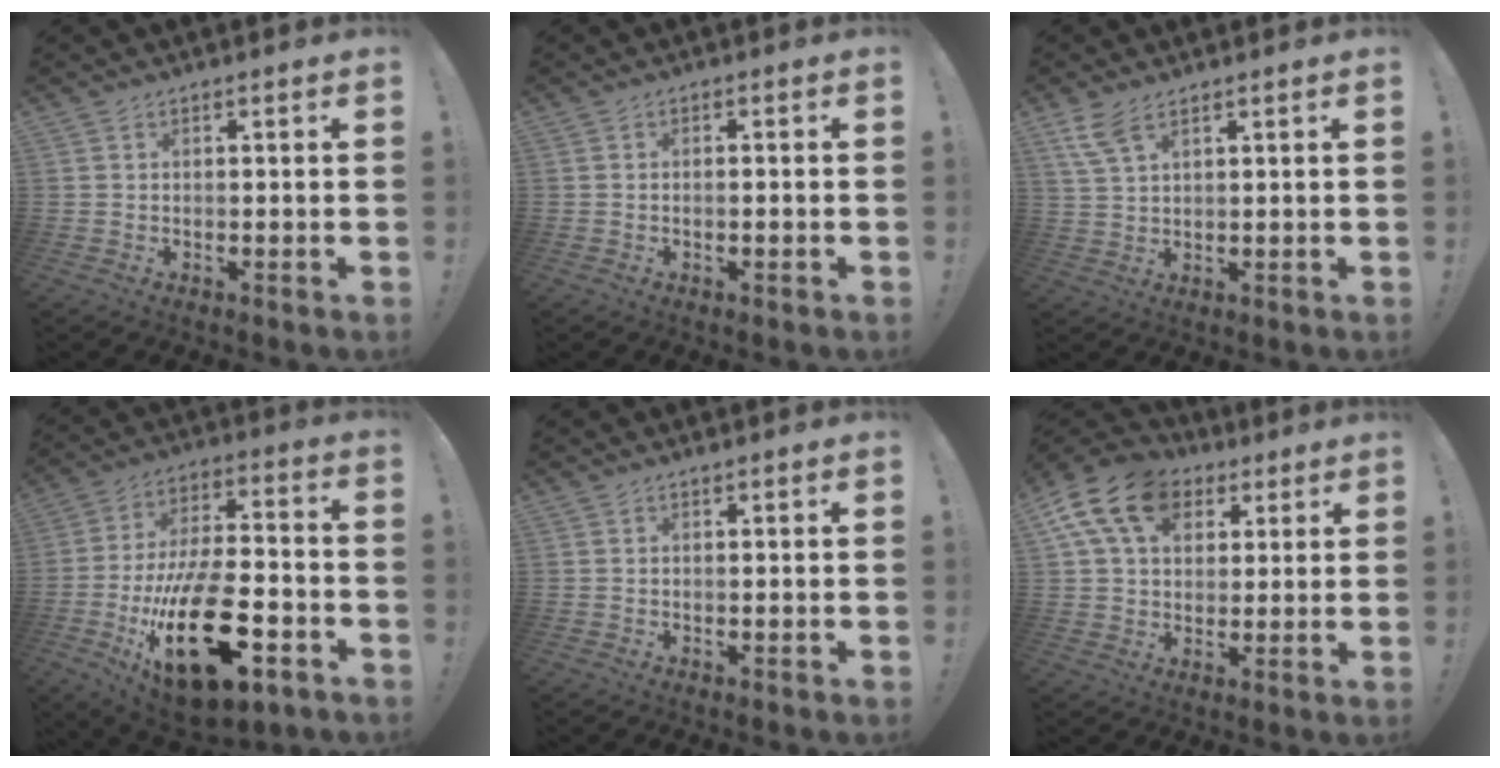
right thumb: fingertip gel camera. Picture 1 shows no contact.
{"total": 1.2, "force": [-0.9, 0.2, 0.9], "torque": [-0.018, 0.004, -0.015]}
{"total": 6.6, "force": [4.2, 2.6, 4.4], "torque": [-0.083, -0.014, 0.081]}
{"total": 28.9, "force": [-9.6, 13.4, 23.7], "torque": [-0.428, 0.058, -0.143]}
{"total": 0.0}
{"total": 16.6, "force": [6.8, 11.7, 9.6], "torque": [-0.169, -0.018, 0.129]}